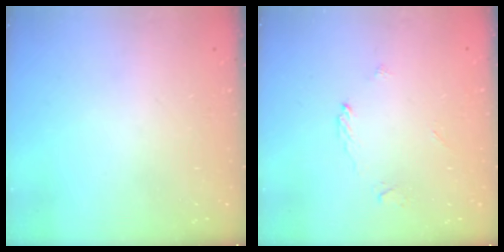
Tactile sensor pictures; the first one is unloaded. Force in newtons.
{"total": 2.2, "press": 2.2, "slide": 0.3}